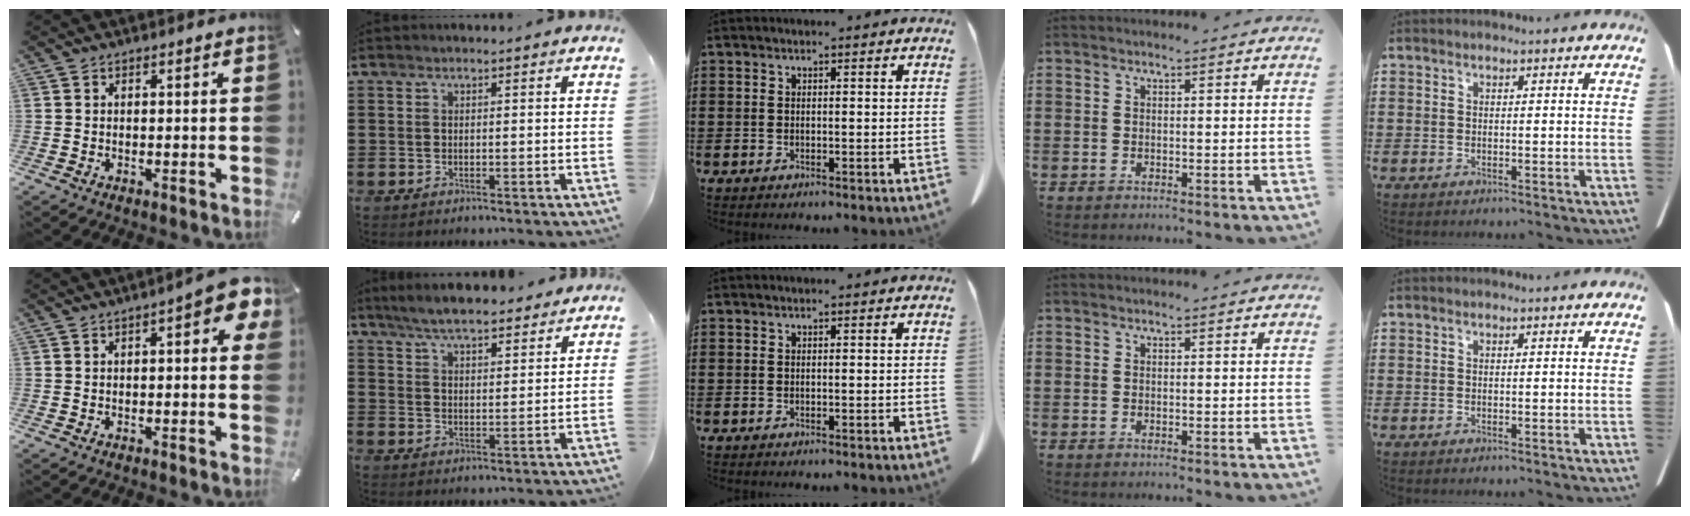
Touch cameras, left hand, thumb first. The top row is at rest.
{"thumb": {"total": 7.9, "force": [2.6, 2.7, 6.9], "torque": [-0.089, -0.008, 0.039]}, "index": {"total": 6.4, "force": [6.0, 1.1, 2.2], "torque": [-0.061, -0.010, 0.111]}}